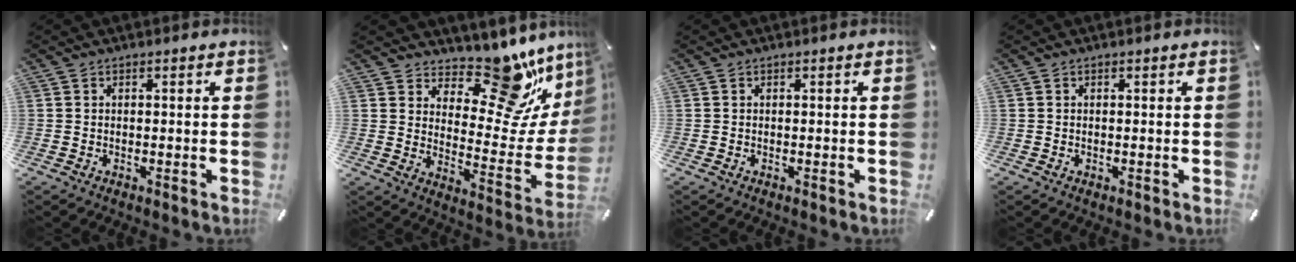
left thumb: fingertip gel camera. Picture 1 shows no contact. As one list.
[{"total": 18.2, "force": [13.5, 7.9, 9.2], "torque": [-0.113, -0.118, 0.224]}, {"total": 0.0}, {"total": 0.0}]